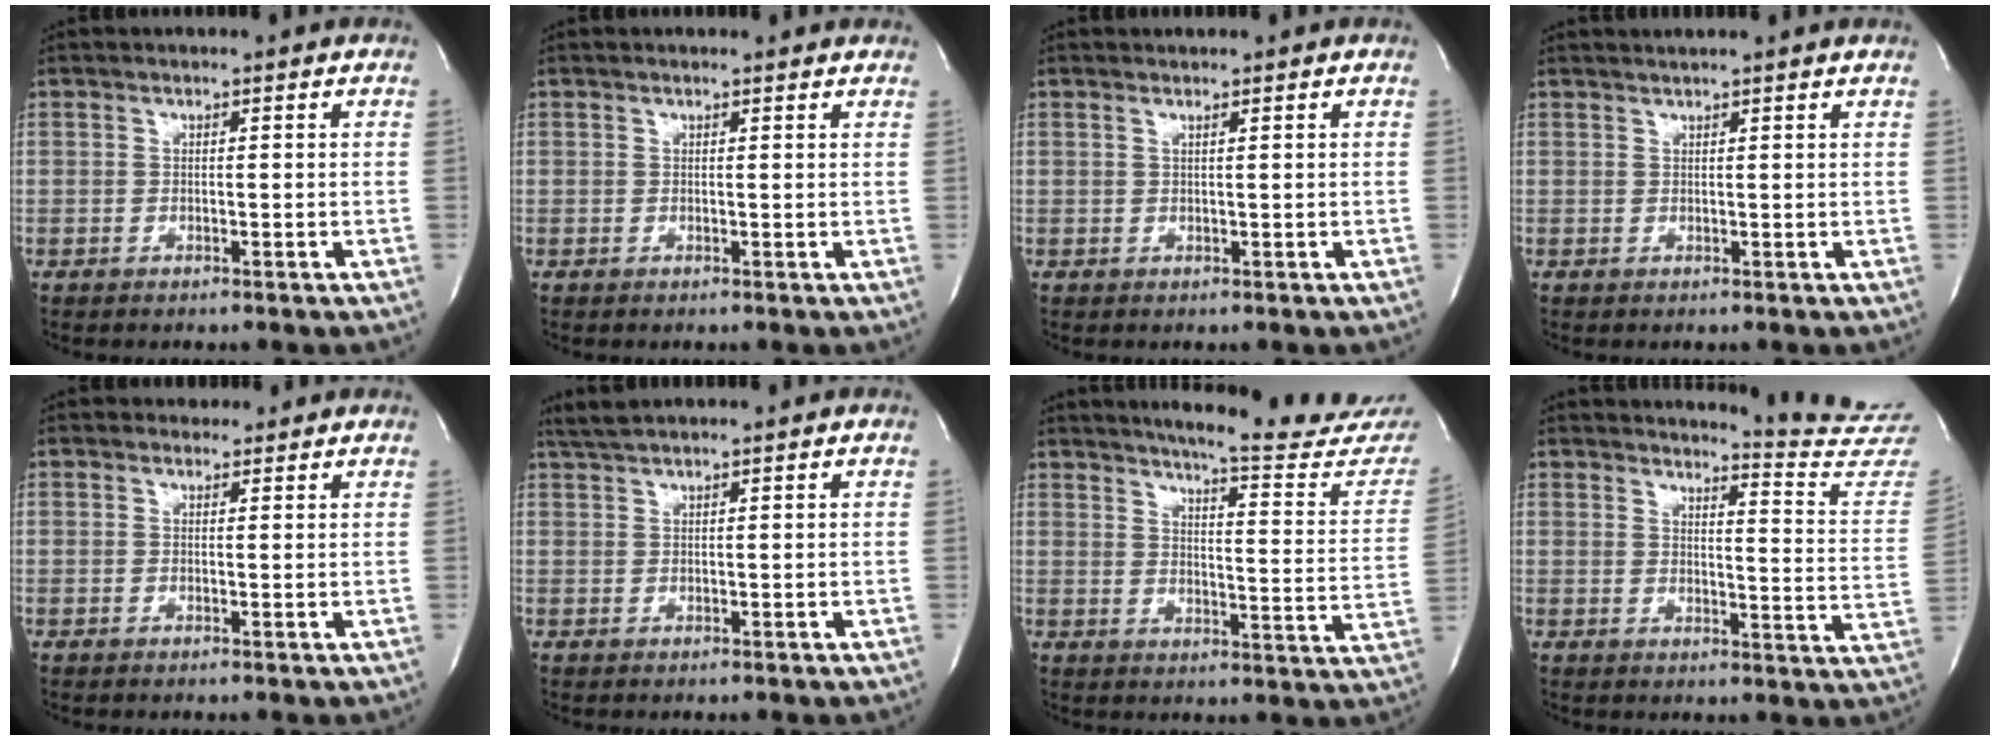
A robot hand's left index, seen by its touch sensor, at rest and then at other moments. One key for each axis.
{"total": 2.0, "fx": 2.0, "fy": 0.4, "fz": 0.4, "tx": -0.014, "ty": 0.002, "tz": 0.011}
{"total": 0.6, "fx": 0.4, "fy": -0.3, "fz": 0.4, "tx": -0.016, "ty": -0.003, "tz": 0.012}
{"total": 2.9, "fx": 2.6, "fy": -0.6, "fz": 1.0, "tx": -0.016, "ty": 0.013, "tz": 0.034}
{"total": 1.1, "fx": 0.8, "fy": 0.7, "fz": -0.2, "tx": 0.001, "ty": 0.001, "tz": 0.008}
{"total": 2.5, "fx": 2.3, "fy": -0.2, "fz": 1.1, "tx": -0.024, "ty": 0.012, "tz": 0.045}
{"total": 20.8, "fx": 19.6, "fy": 0.8, "fz": 7.0, "tx": -0.088, "ty": -0.111, "tz": 0.223}
{"total": 13.1, "fx": 13.0, "fy": -1.9, "fz": 0.4, "tx": -0.004, "ty": -0.142, "tz": 0.131}